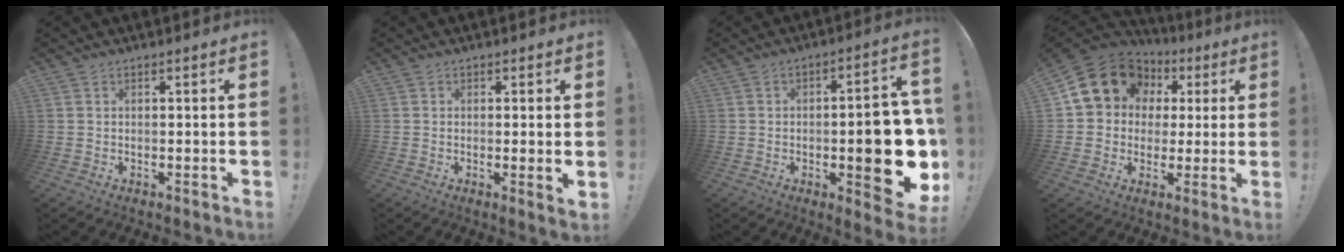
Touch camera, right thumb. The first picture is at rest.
{"total": 2.2, "force": [0.4, -0.1, 2.1], "torque": [-0.024, -0.009, 0.004]}
{"total": 17.6, "force": [-2.8, 5.8, 16.3], "torque": [-0.194, -0.003, -0.030]}
{"total": 15.5, "force": [5.6, 12.8, 6.8], "torque": [-0.100, -0.019, 0.119]}